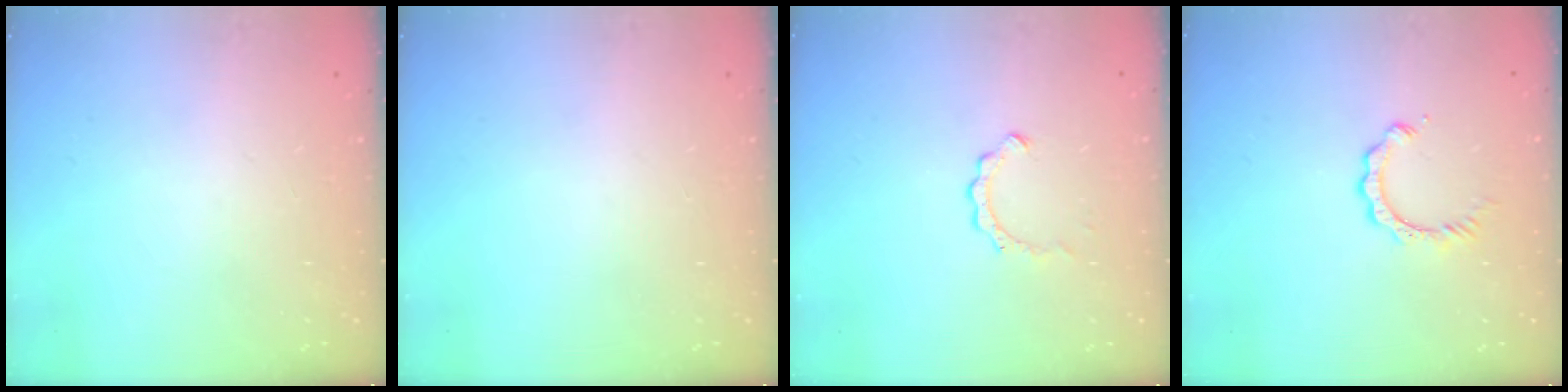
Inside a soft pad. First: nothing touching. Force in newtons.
{"total": 0.0}
{"total": 2.3, "press": 2.3, "slide": 0.2}
{"total": 4.1, "press": 4.0, "slide": 0.6}